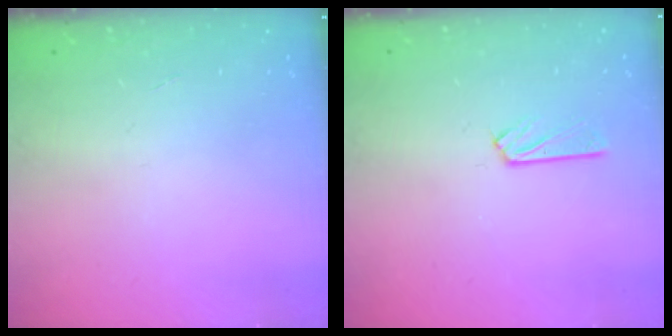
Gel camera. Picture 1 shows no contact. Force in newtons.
{"total": 2.6, "press": 2.5, "slide": 0.3}